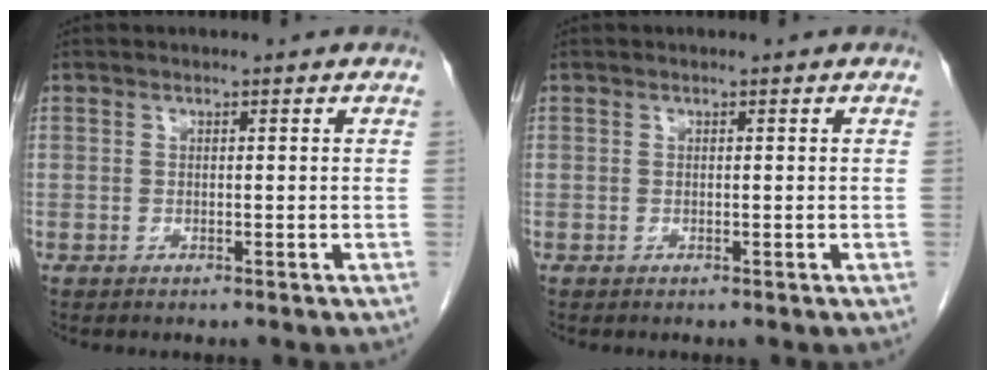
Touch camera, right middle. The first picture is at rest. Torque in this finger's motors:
{"motor_torque": [0.00, 0.00, 0.00, -0.01]}